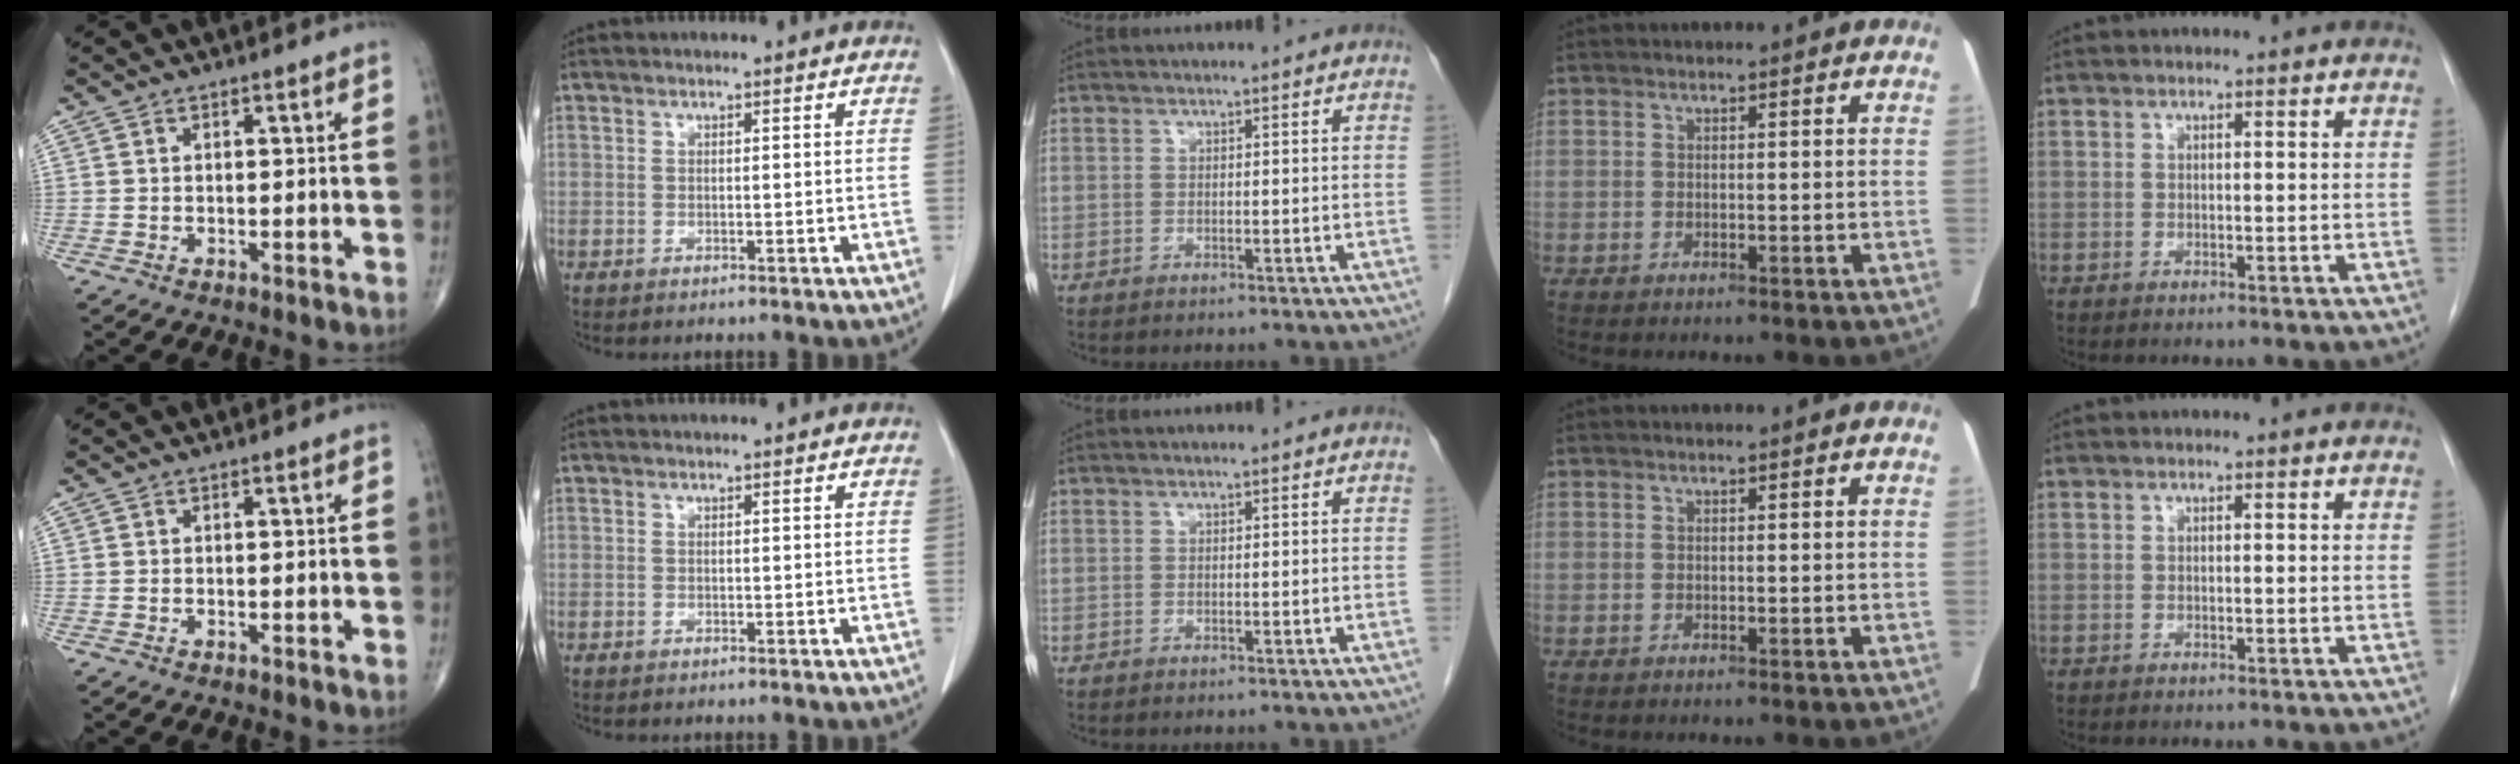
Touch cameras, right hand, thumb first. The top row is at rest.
{}